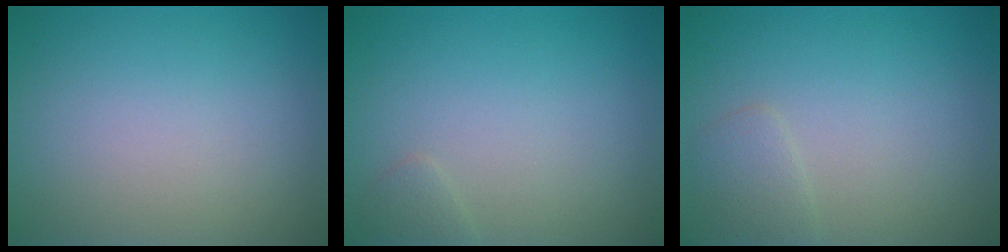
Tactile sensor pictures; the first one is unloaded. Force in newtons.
{"total": 0.8, "press": 0.8, "slide": 0.0}
{"total": 1.4, "press": 1.4, "slide": 0.1}